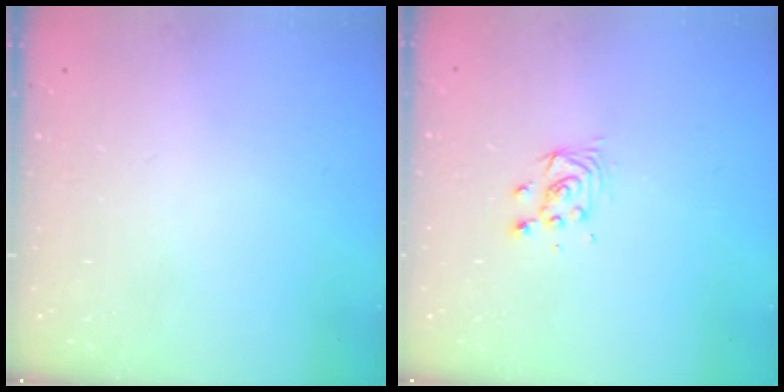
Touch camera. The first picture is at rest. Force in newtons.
{"total": 3.9, "press": 3.9, "slide": 0.3}